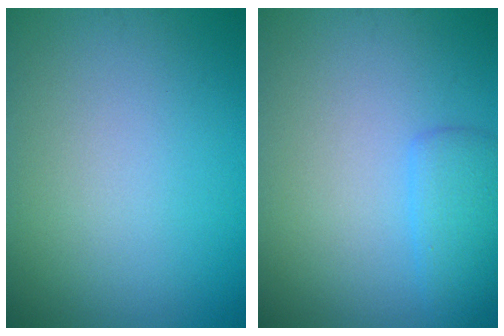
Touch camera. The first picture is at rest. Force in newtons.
{"total": 2.4, "press": 2.4, "slide": 0.1}